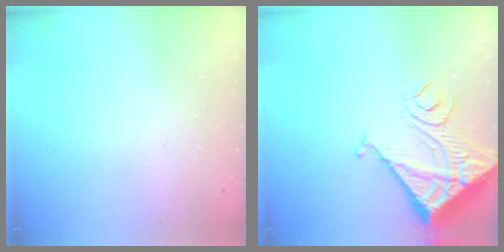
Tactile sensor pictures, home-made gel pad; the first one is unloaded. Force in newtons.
{"total": 17.3, "press": 17.1, "slide": 2.3}